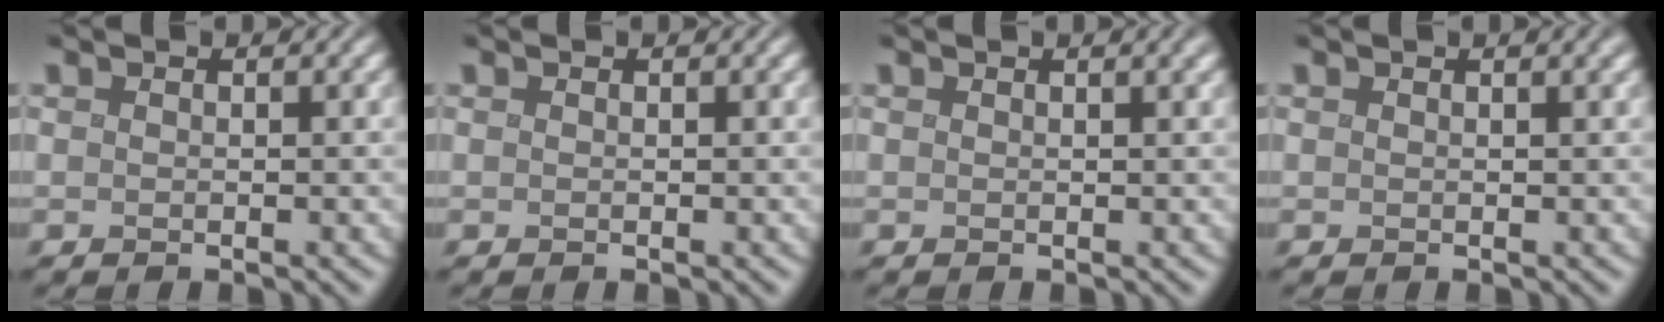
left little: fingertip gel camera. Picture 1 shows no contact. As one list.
[{"total": 0.0}, {"total": 2.1, "force": [1.2, 0.9, 1.5], "torque": [-0.004, 0.012, 0.003]}, {"total": 2.0, "force": [1.1, 0.9, 1.5], "torque": [-0.003, 0.010, 0.000]}]